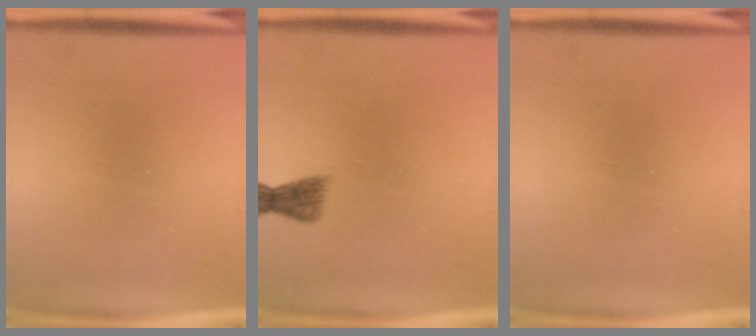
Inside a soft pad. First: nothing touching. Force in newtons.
{"total": 2.1}
{"total": 0.0}